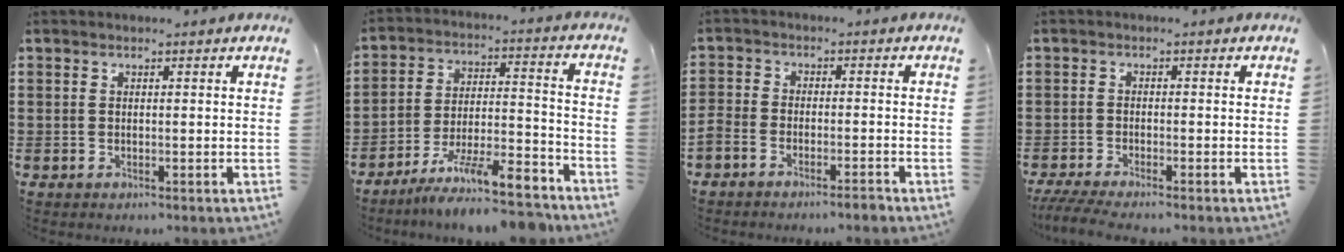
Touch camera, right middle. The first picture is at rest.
{"total": 9.9, "force": [-8.6, 1.4, 4.6], "torque": [-0.068, 0.018, -0.164]}
{"total": 3.1, "force": [-3.0, 0.6, 0.6], "torque": [-0.019, 0.002, -0.063]}
{"total": 2.8, "force": [-2.5, 0.0, 1.3], "torque": [-0.036, -0.012, -0.052]}